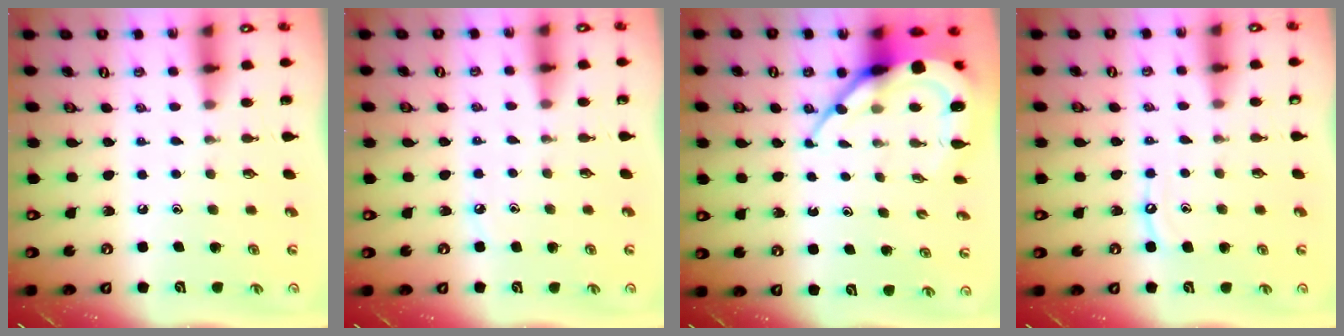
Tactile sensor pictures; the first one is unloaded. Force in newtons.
{"total": 2.7, "press": 2.7, "slide": 0.4}
{"total": 10.5, "press": 10.5, "slide": 0.9}
{"total": 5.2, "press": 5.2, "slide": 0.5}